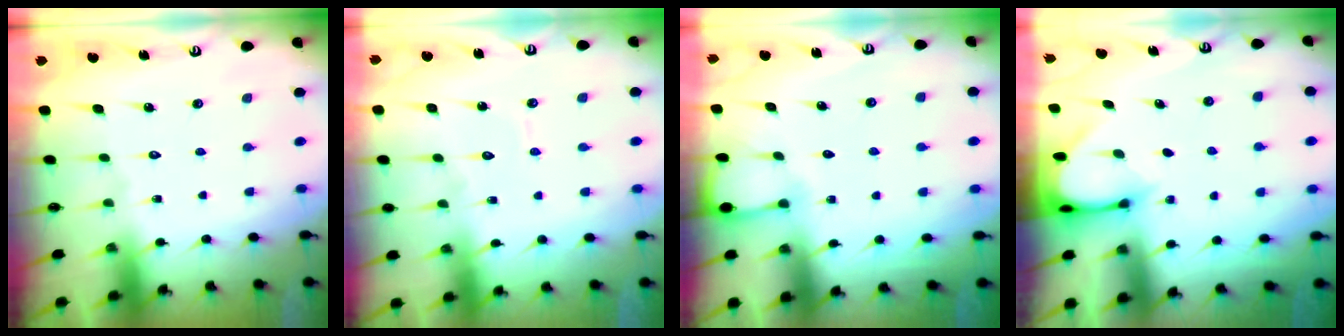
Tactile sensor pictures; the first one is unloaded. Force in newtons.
{"total": 4.7, "press": 4.6, "slide": 0.5}
{"total": 2.8, "press": 2.8, "slide": 0.4}
{"total": 3.3, "press": 3.3, "slide": 0.2}